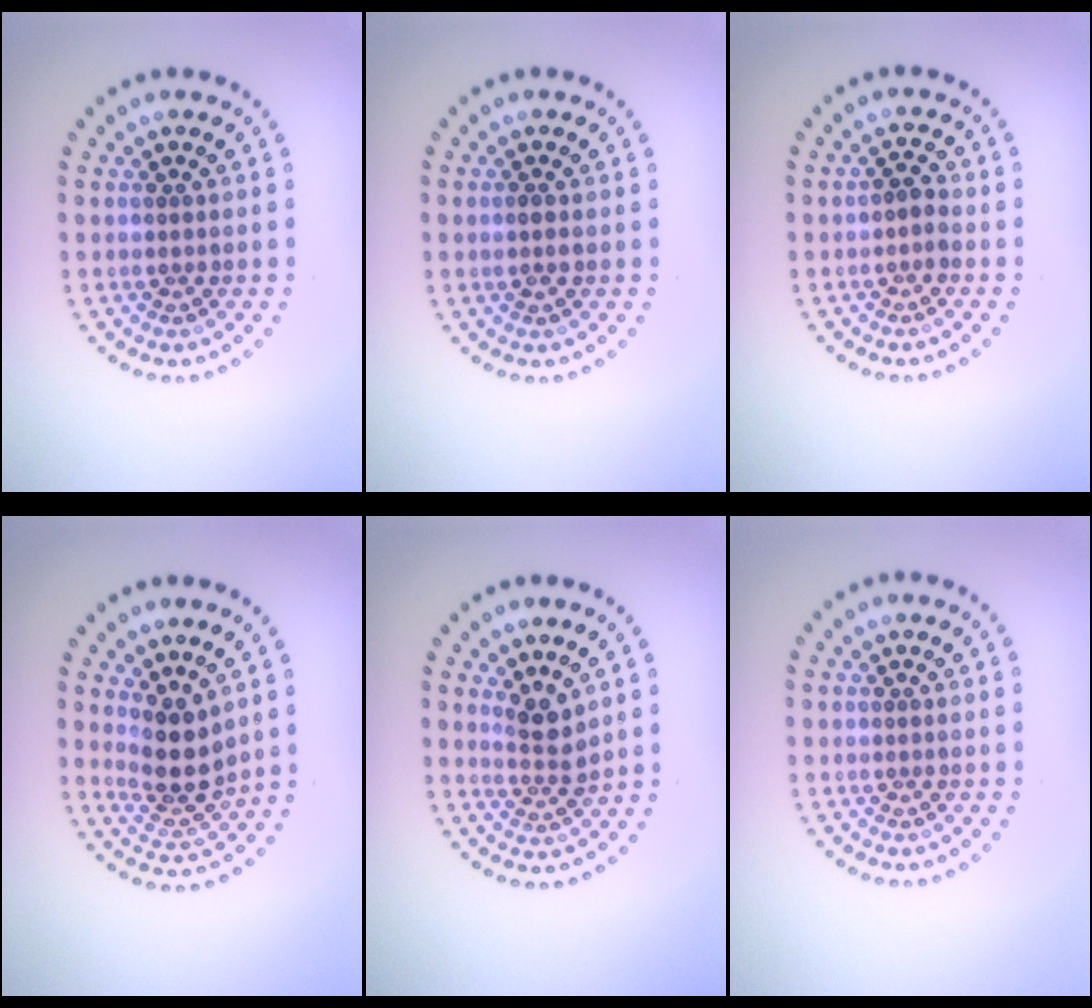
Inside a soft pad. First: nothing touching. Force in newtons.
{"total": 0.8, "press": 0.8, "slide": 0.1}
{"total": 1.1, "press": 1.0, "slide": 0.6}
{"total": 3.7, "press": 3.0, "slide": 2.2}
{"total": 2.4, "press": 1.7, "slide": 1.6}
{"total": 0.0}